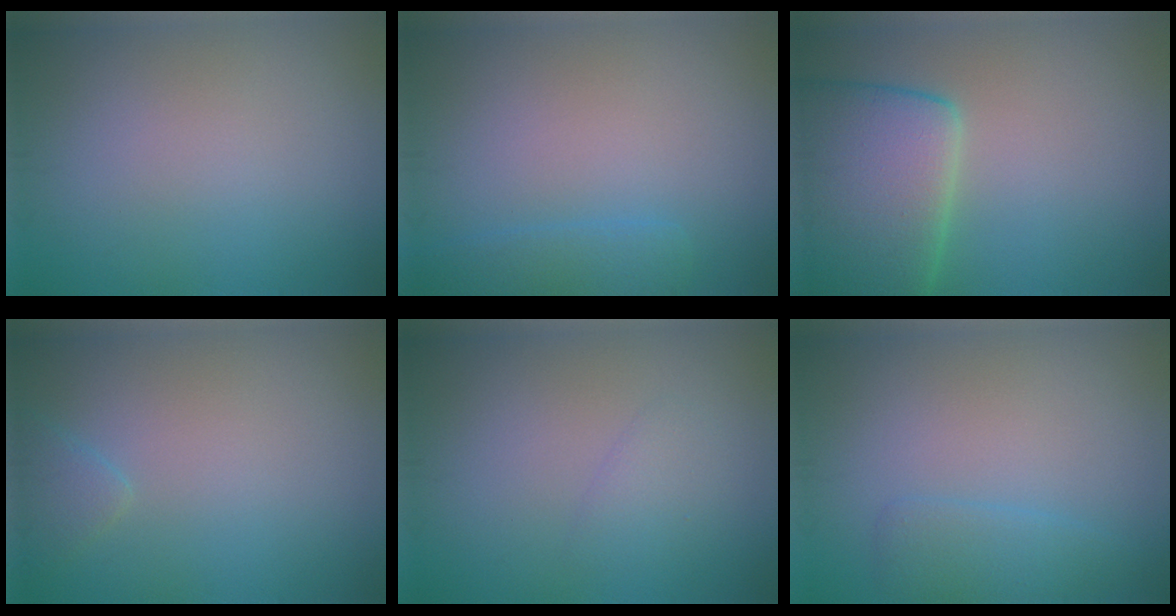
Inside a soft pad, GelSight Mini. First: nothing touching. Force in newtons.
{"total": 2.2, "press": 2.2, "slide": 0.1}
{"total": 9.2, "press": 9.2, "slide": 0.7}
{"total": 1.4, "press": 1.4, "slide": 0.2}
{"total": 1.3, "press": 1.3, "slide": 0.1}
{"total": 2.2, "press": 2.2, "slide": 0.1}